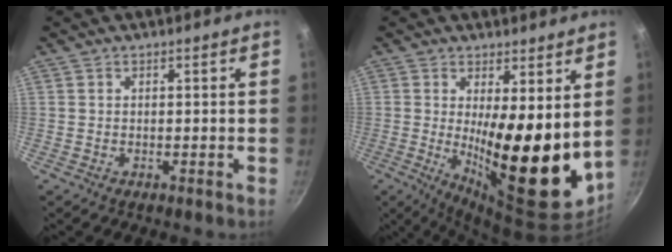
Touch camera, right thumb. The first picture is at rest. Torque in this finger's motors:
{"motor_torque": [0.84, 4.17, 1.79, 0.53, 0.57]}